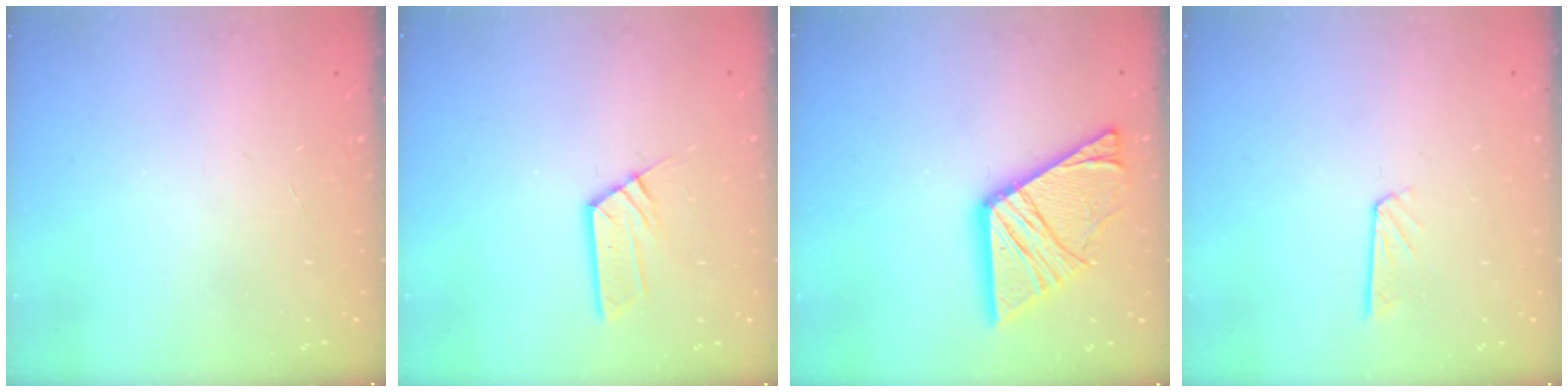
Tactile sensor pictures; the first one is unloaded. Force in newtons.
{"total": 5.6, "press": 5.6, "slide": 0.4}
{"total": 18.4, "press": 18.3, "slide": 1.8}
{"total": 4.4, "press": 4.4, "slide": 0.3}